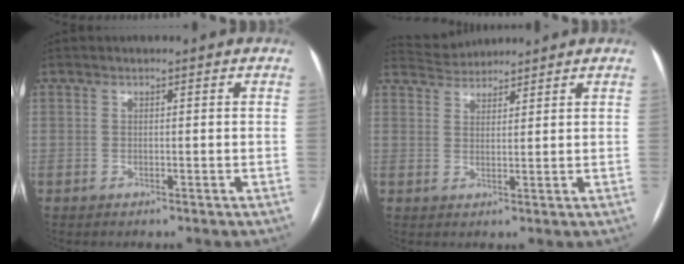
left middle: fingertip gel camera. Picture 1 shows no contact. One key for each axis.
{"total": 4.3, "fx": 4.2, "fy": 0.5, "fz": -0.1, "tx": -0.005, "ty": 0.025, "tz": 0.077}